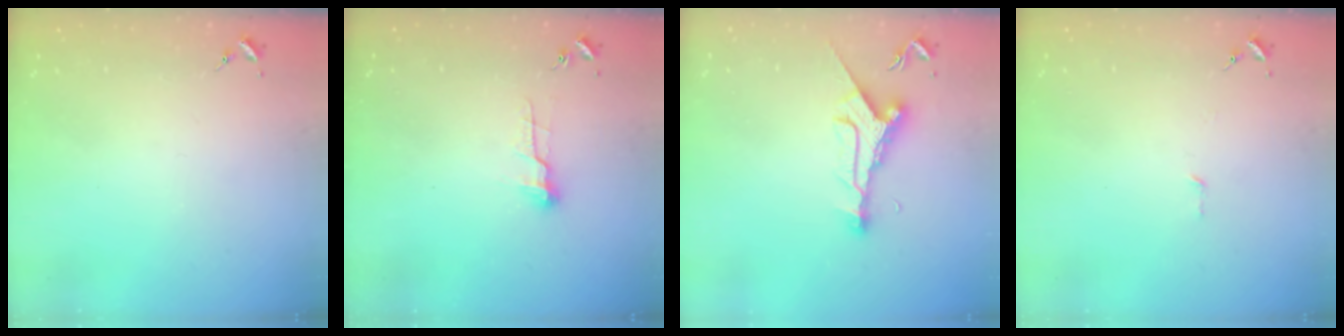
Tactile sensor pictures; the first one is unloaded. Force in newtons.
{"total": 8.7, "press": 8.7, "slide": 0.5}
{"total": 10.0, "press": 9.9, "slide": 0.7}
{"total": 2.8, "press": 2.8, "slide": 0.2}